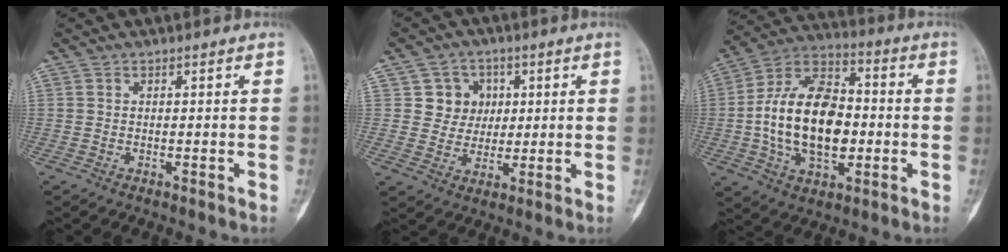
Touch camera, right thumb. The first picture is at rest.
{"total": 7.1, "force": [1.9, 6.7, 1.6], "torque": [0.017, 0.002, 0.030]}
{"total": 20.7, "force": [-1.5, 12.4, 16.5], "torque": [-0.270, 0.025, -0.025]}